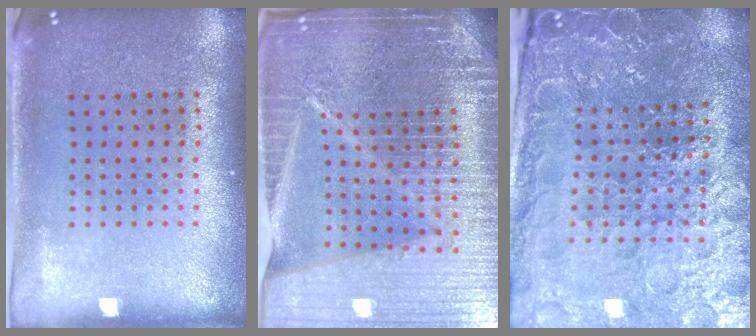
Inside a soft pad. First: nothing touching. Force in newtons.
{"total": 7.2, "press": 6.1, "slide": 3.8}
{"total": 4.6, "press": 4.5, "slide": 1.1}